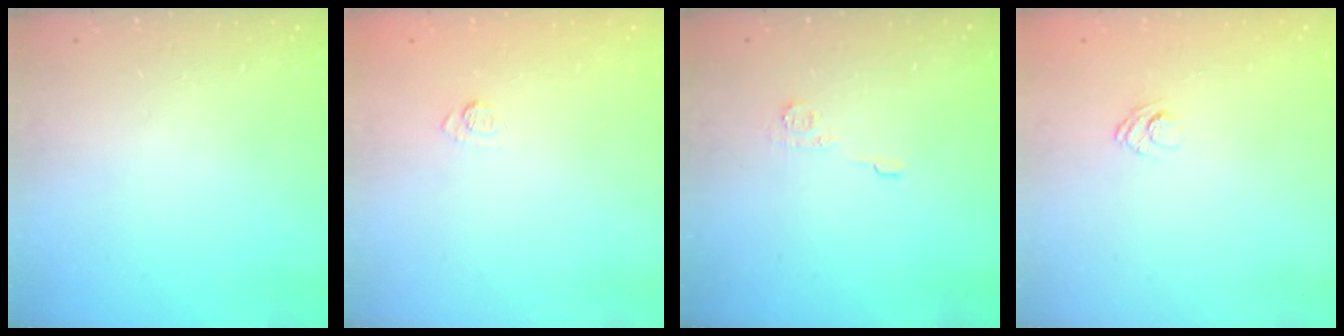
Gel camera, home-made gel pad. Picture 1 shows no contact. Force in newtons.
{"total": 7.5, "press": 7.3, "slide": 1.4}
{"total": 4.9, "press": 4.9, "slide": 0.2}
{"total": 3.8, "press": 3.5, "slide": 1.4}